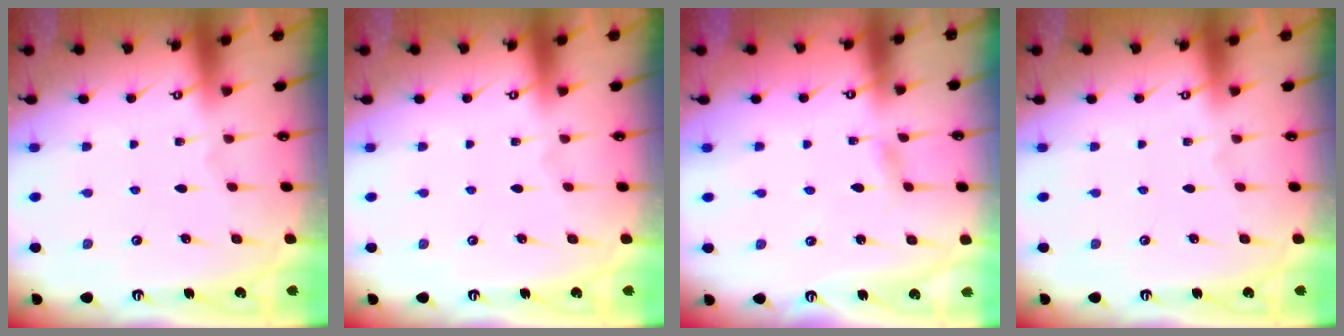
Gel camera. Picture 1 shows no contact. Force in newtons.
{"total": 0.0}
{"total": 2.1, "press": 2.1, "slide": 0.2}
{"total": 0.0}